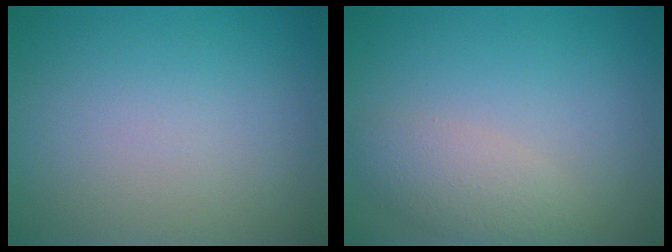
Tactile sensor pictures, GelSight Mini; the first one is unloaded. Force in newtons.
{"total": 2.7, "press": 2.7, "slide": 0.2}